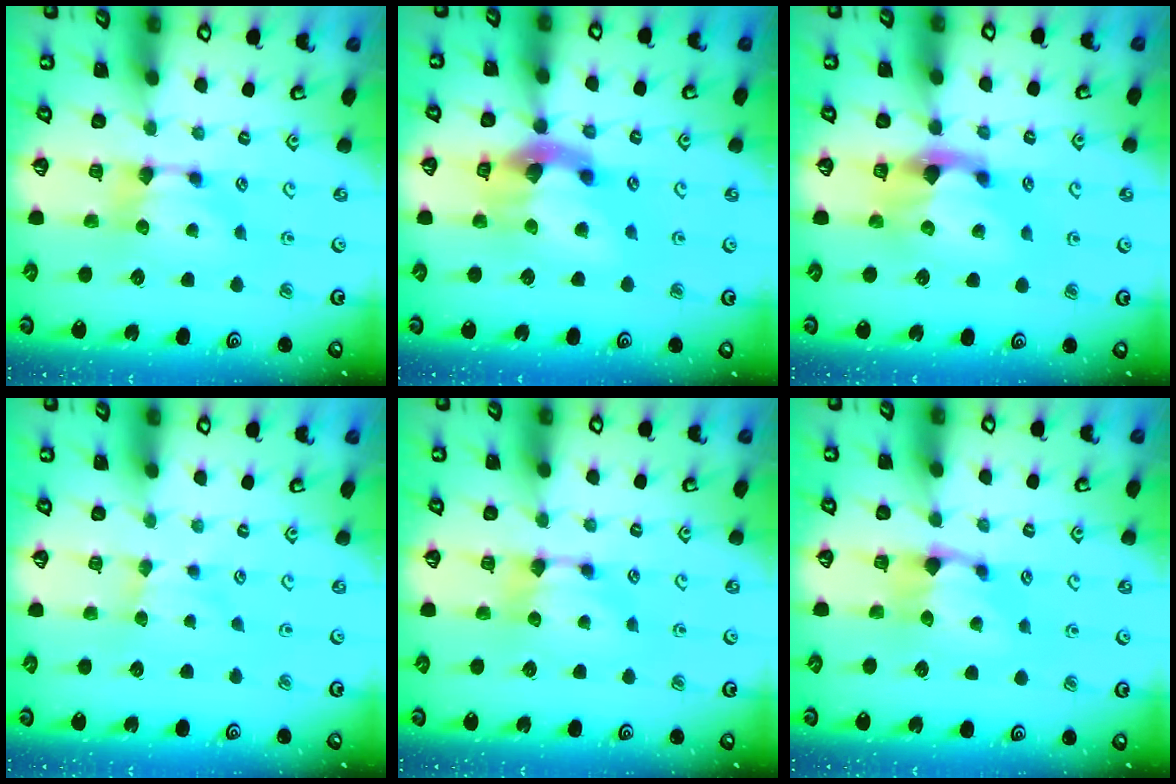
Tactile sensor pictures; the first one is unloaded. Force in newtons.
{"total": 7.7, "press": 7.3, "slide": 2.4}
{"total": 3.1, "press": 2.8, "slide": 1.3}
{"total": 1.8, "press": 1.8, "slide": 0.4}
{"total": 0.0}
{"total": 0.8, "press": 0.0, "slide": 0.8}